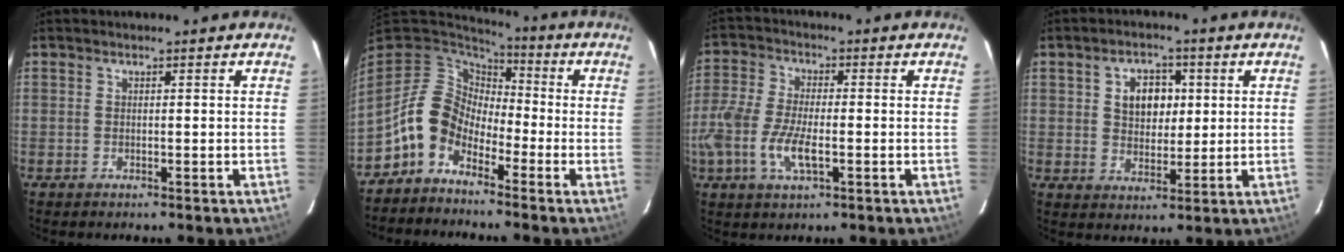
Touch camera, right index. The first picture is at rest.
{"total": 9.7, "force": [-5.4, 6.8, 4.3], "torque": [-0.089, 0.028, -0.119]}
{"total": 10.2, "force": [-3.4, 4.0, 8.7], "torque": [-0.192, -0.006, -0.072]}
{"total": 6.8, "force": [1.7, 4.9, 4.4], "torque": [-0.074, 0.016, 0.034]}